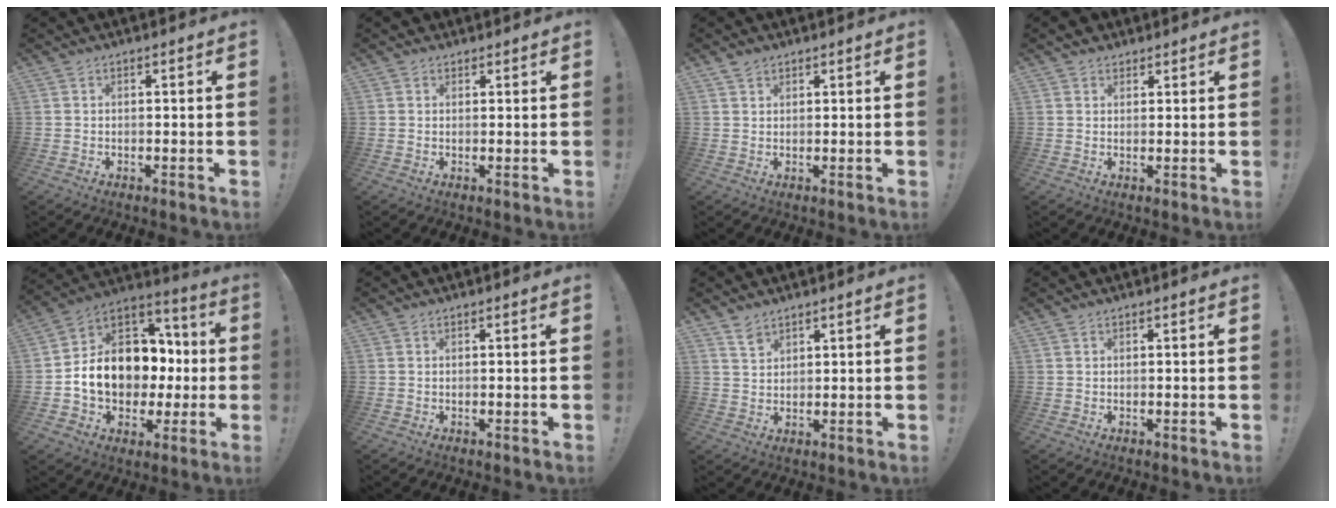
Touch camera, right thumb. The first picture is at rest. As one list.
[{"total": 1.6, "force": [1.0, 1.1, 0.3], "torque": [-0.007, 0.001, 0.020]}, {"total": 2.1, "force": [1.6, 1.2, 0.6], "torque": [-0.007, -0.005, 0.031]}, {"total": 2.6, "force": [1.7, 2.0, 0.5], "torque": [-0.006, -0.004, 0.031]}, {"total": 15.9, "force": [-0.5, 12.6, 9.6], "torque": [-0.149, 0.008, 0.008]}, {"total": 0.0}, {"total": 3.8, "force": [2.9, 2.0, 1.3], "torque": [-0.010, -0.022, 0.054]}, {"total": 0.0}]